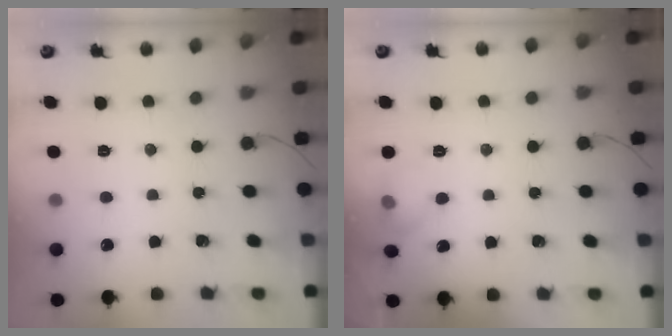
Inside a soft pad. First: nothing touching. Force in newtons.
{"total": 9.5, "press": 6.2, "slide": 7.2}